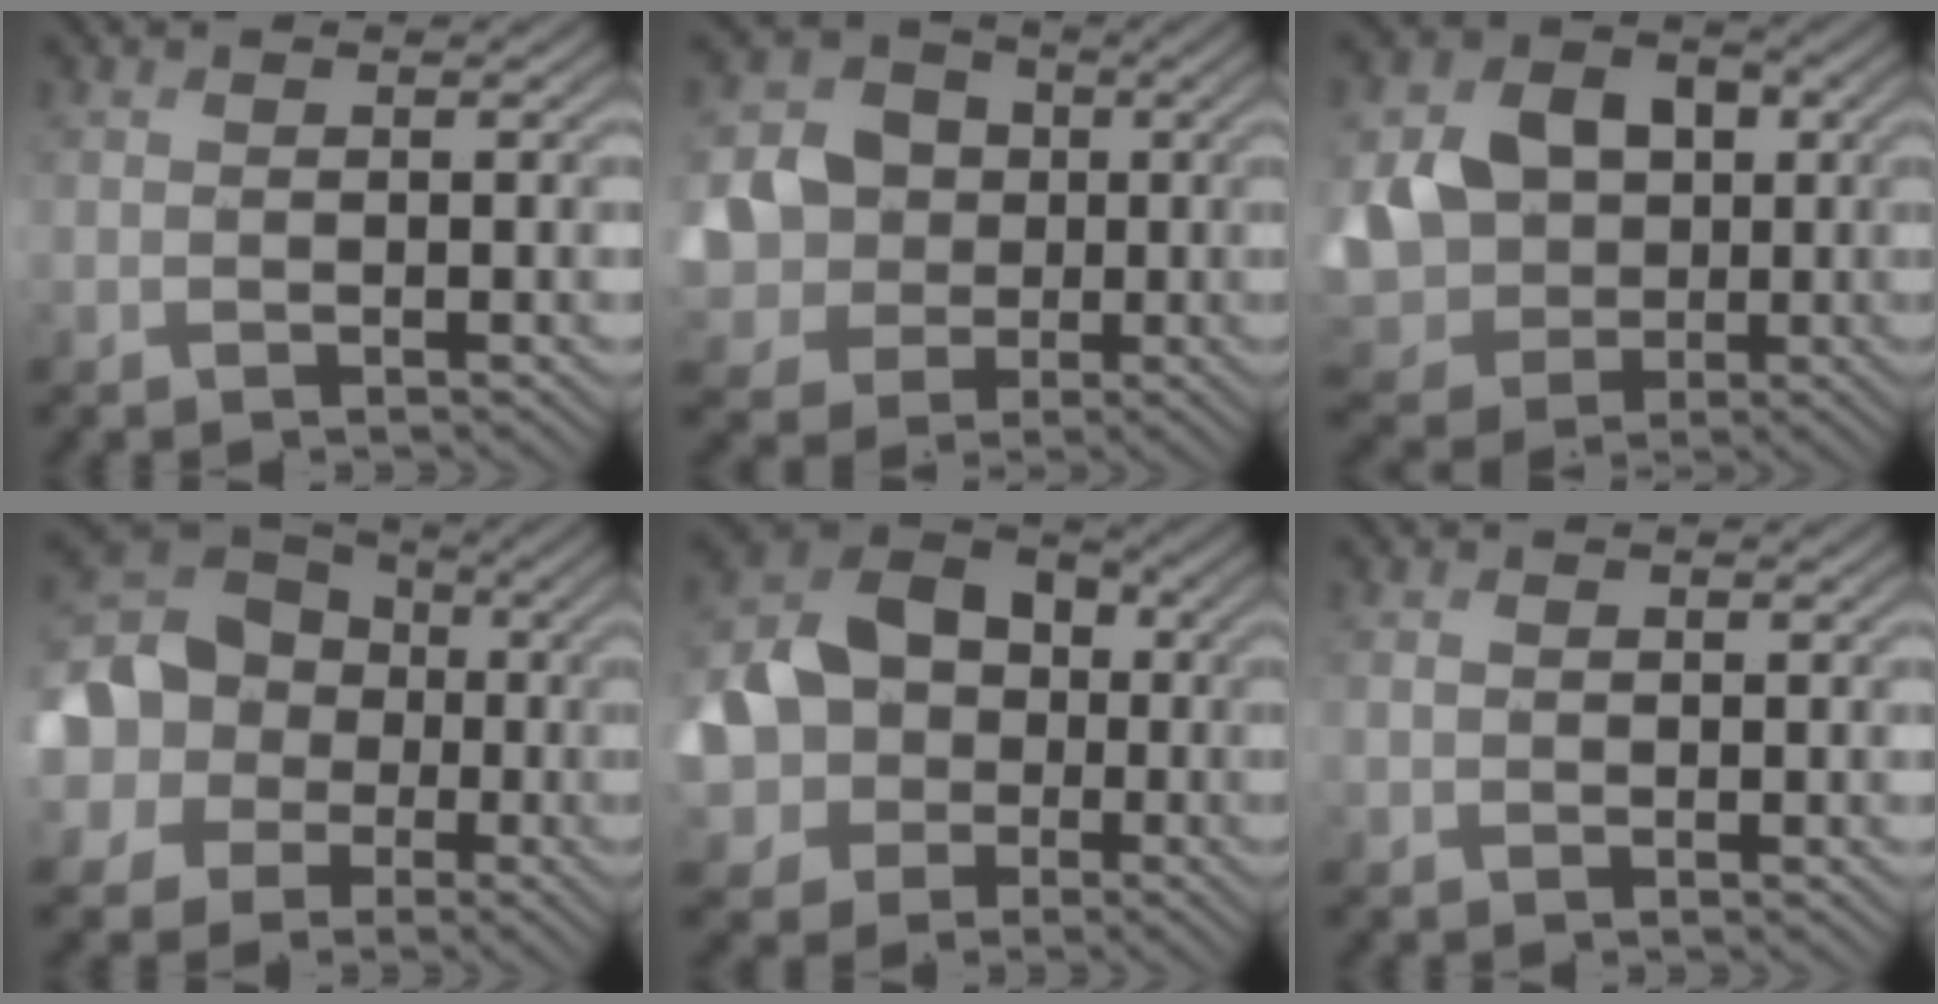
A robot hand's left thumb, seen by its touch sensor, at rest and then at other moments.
{"total": 9.8, "force": [-0.6, 9.0, 3.9], "torque": [-0.112, -0.019, -0.035]}
{"total": 11.1, "force": [0.4, 9.4, 5.8], "torque": [-0.142, -0.014, -0.002]}
{"total": 19.0, "force": [0.3, 16.7, 9.2], "torque": [-0.259, 0.009, -0.040]}
{"total": 15.6, "force": [-1.4, 13.0, 8.4], "torque": [-0.196, -0.019, -0.047]}
{"total": 0.9, "force": [0.0, 0.7, 0.5], "torque": [-0.012, 0.000, 0.000]}